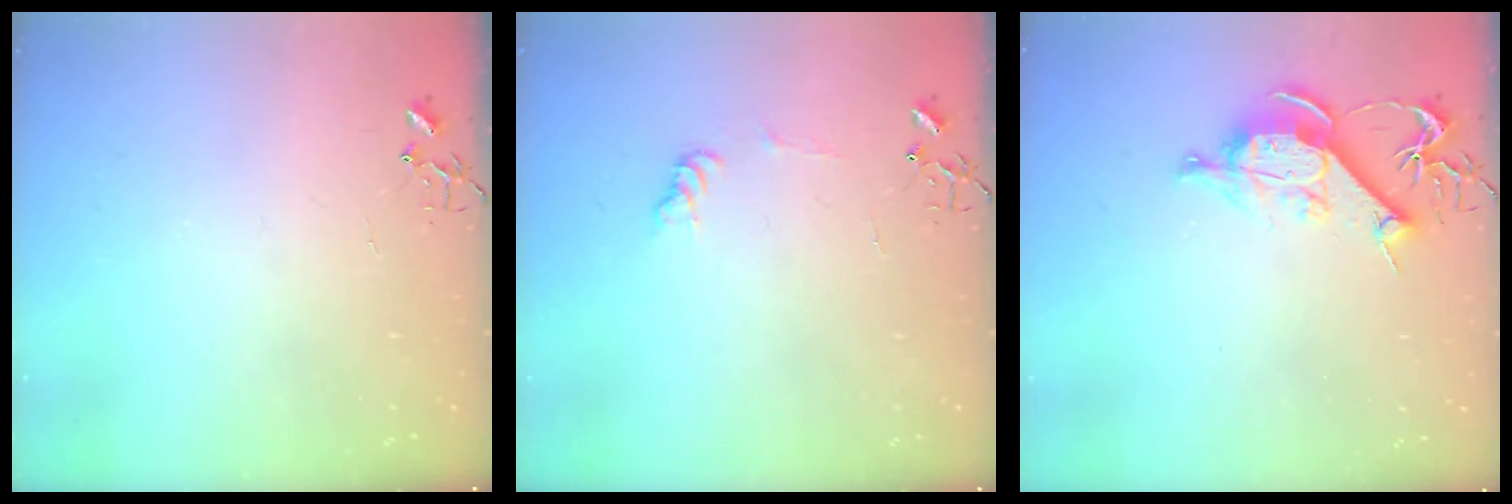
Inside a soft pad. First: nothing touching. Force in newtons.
{"total": 7.3, "press": 7.3, "slide": 0.8}
{"total": 10.0, "press": 10.0, "slide": 0.7}